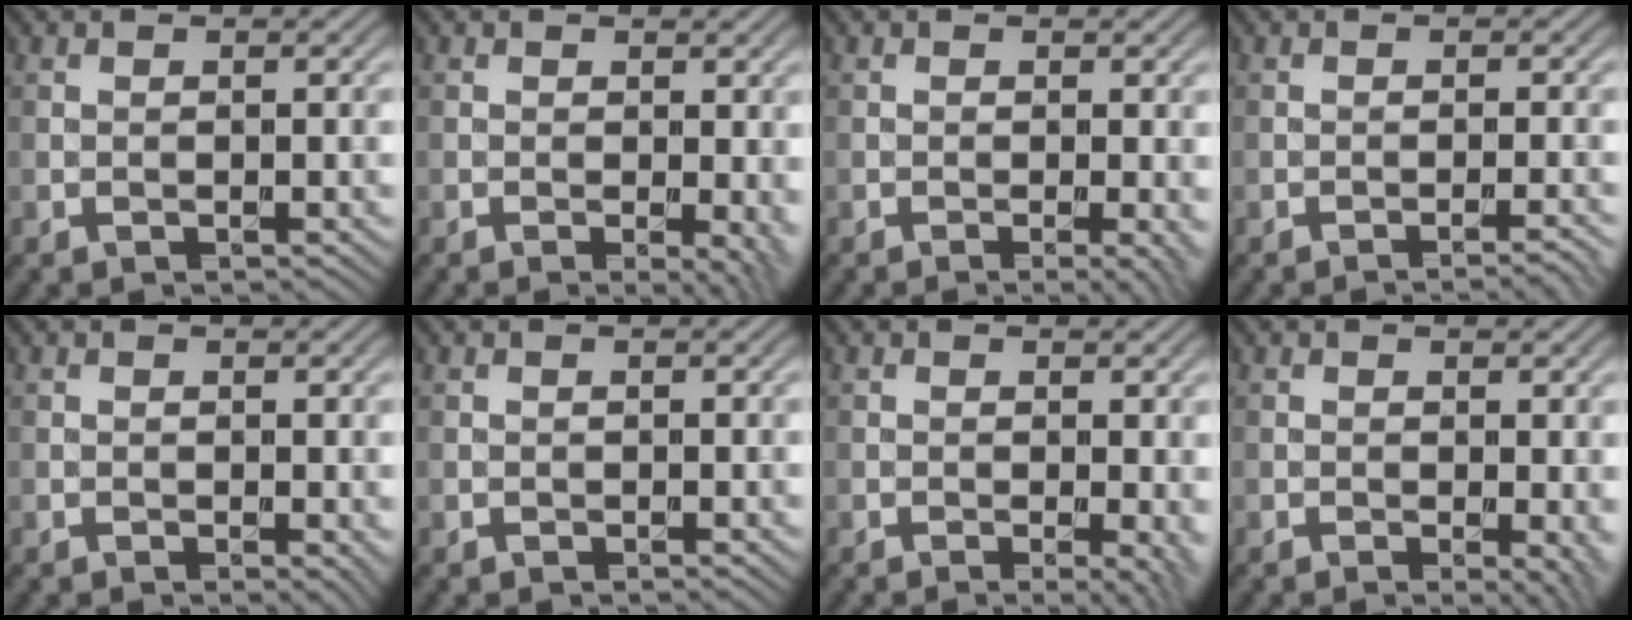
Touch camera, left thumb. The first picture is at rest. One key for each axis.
{"total": 3.4, "fx": -0.3, "fy": 0.9, "fz": 3.3, "tx": -0.042, "ty": -0.005, "tz": -0.006}
{"total": 2.5, "fx": -0.6, "fy": 0.4, "fz": 2.4, "tx": -0.037, "ty": -0.004, "tz": -0.011}
{"total": 2.3, "fx": -1.4, "fy": 0.3, "fz": 1.8, "tx": -0.019, "ty": 0.005, "tz": -0.028}
{"total": 1.4, "fx": -0.1, "fy": 0.7, "fz": 1.2, "tx": -0.012, "ty": -0.007, "tz": -0.001}
{"total": 0.0}
{"total": 3.3, "fx": -0.5, "fy": 0.7, "fz": 3.1, "tx": -0.043, "ty": -0.006, "tz": -0.007}
{"total": 2.7, "fx": -0.3, "fy": 0.7, "fz": 2.5, "tx": -0.032, "ty": -0.006, "tz": -0.006}